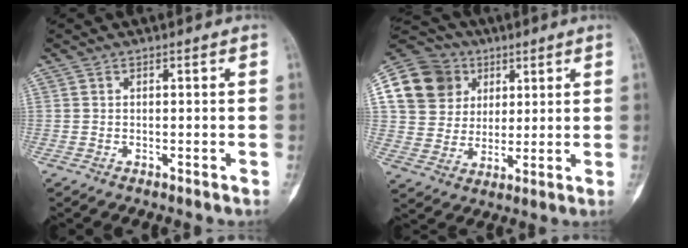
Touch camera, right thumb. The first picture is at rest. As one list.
[{"total": 16.1, "force": [5.3, 14.1, 5.5], "torque": [-0.083, 0.014, 0.100]}]